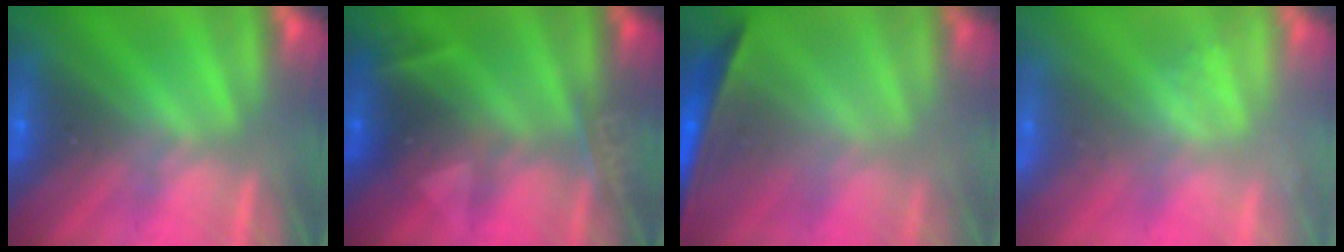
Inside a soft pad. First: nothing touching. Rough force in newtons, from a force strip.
{"total": 2.5}
{"total": 1.5}
{"total": 2.1}